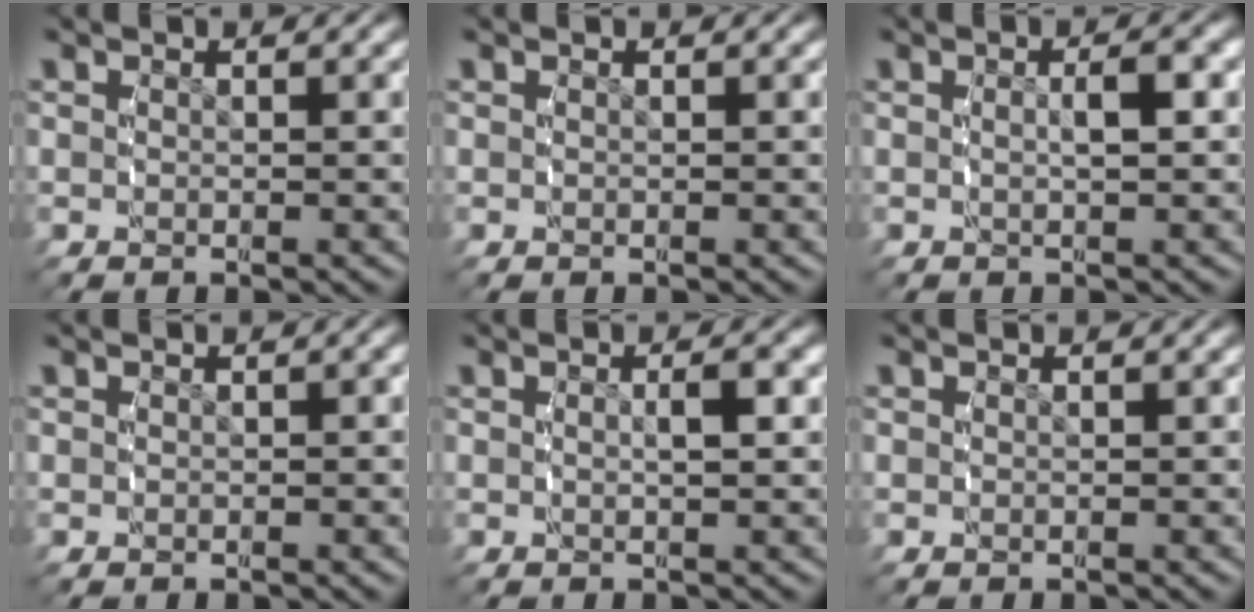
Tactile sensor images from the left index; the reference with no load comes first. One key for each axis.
{"total": 0.0}
{"total": 1.8, "fx": -0.1, "fy": 0.1, "fz": 1.8, "tx": -0.029, "ty": 0.001, "tz": -0.001}
{"total": 0.0}
{"total": 1.3, "fx": -0.2, "fy": 0.0, "fz": 1.3, "tx": -0.024, "ty": -0.003, "tz": -0.001}
{"total": 0.0}